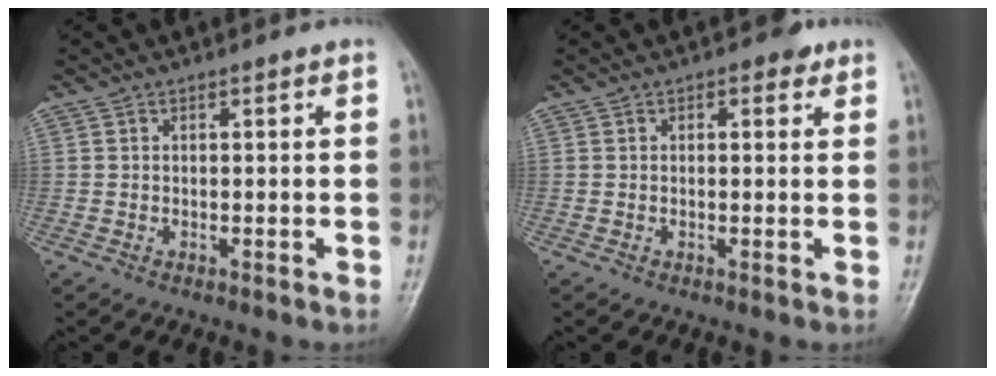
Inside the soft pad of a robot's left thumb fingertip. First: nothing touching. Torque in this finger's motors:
{"motor_torque": [0.25, 0.03, 0.28, -0.19, 0.03]}